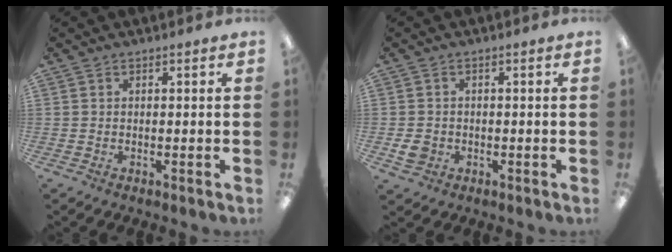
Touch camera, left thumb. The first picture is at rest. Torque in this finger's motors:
{"motor_torque": [-0.58, 0.05, -0.23, 0.18, 0.03]}